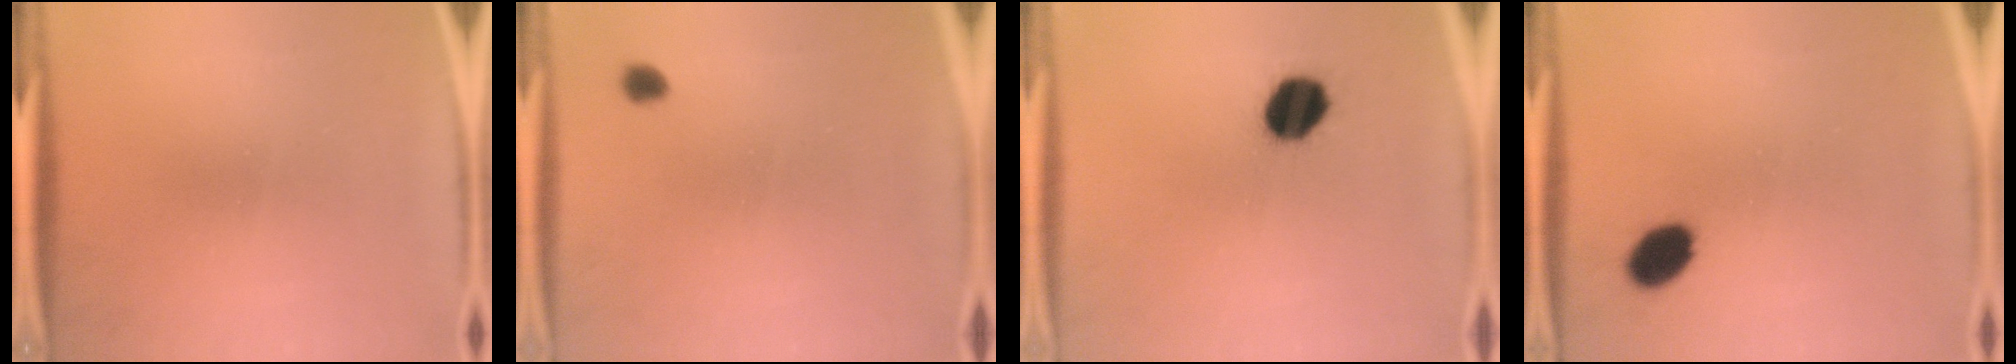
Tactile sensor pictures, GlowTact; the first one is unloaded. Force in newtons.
{"total": 1.8}
{"total": 8.9}
{"total": 5.5}